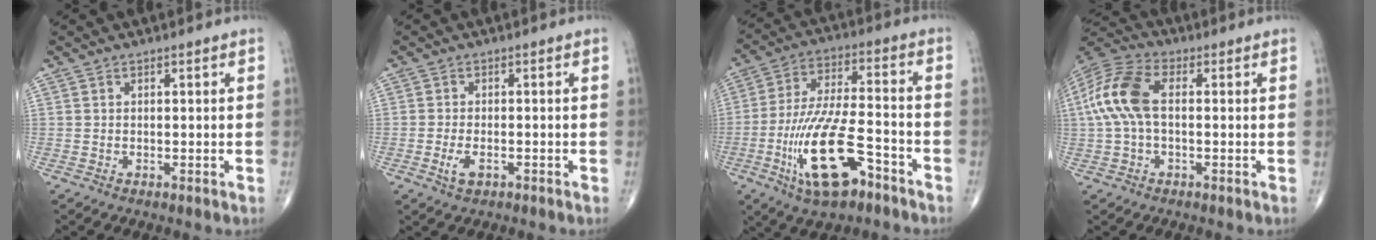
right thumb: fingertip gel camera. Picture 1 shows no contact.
{"total": 3.0, "force": [-1.2, 1.5, 2.3], "torque": [-0.048, 0.001, -0.021]}
{"total": 17.4, "force": [-7.8, 6.3, 14.2], "torque": [-0.278, 0.035, -0.133]}
{"total": 11.7, "force": [0.7, 6.3, 9.8], "torque": [-0.223, 0.031, 0.007]}